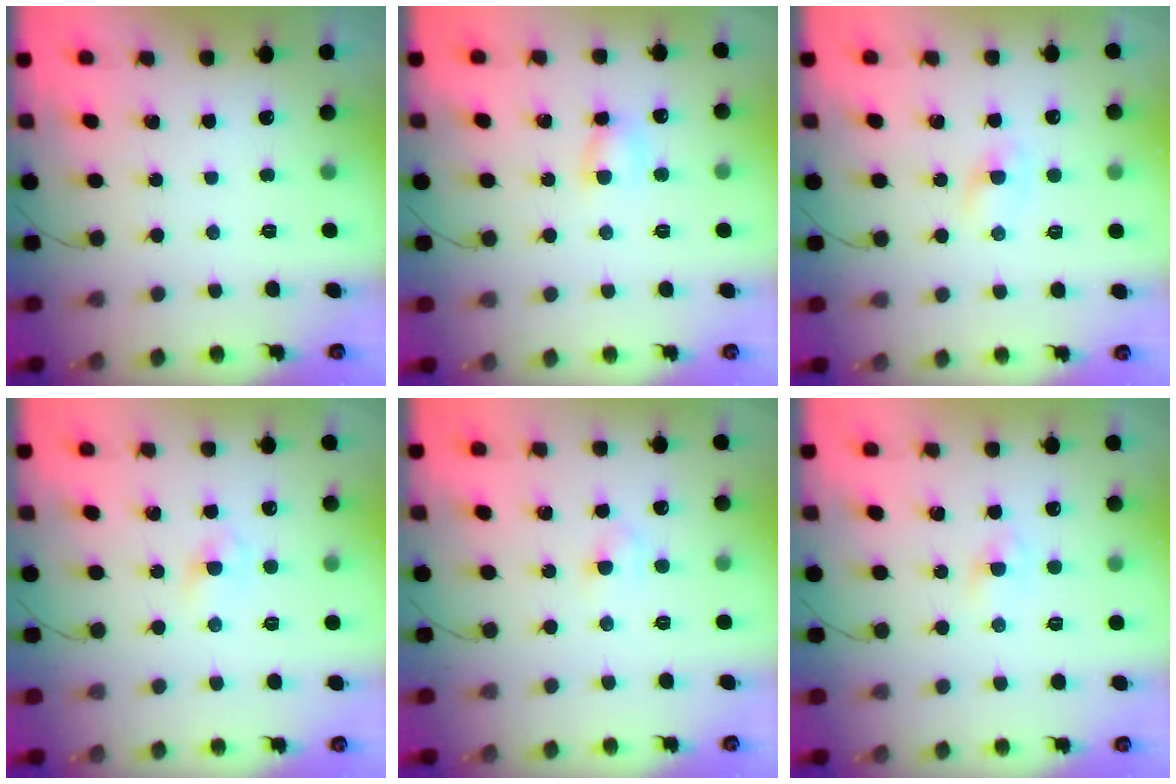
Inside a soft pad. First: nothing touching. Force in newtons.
{"total": 4.7, "press": 4.6, "slide": 0.8}
{"total": 1.8, "press": 1.5, "slide": 0.9}
{"total": 1.9, "press": 1.7, "slide": 0.8}
{"total": 3.0, "press": 2.8, "slide": 1.3}
{"total": 1.2, "press": 1.0, "slide": 0.5}